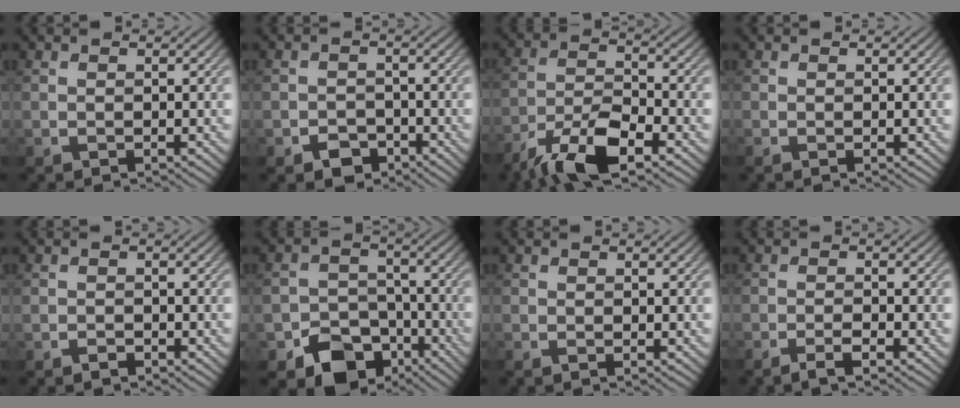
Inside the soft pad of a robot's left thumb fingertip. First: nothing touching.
{"total": 3.2, "force": [-2.0, 2.2, 1.2], "torque": [-0.017, -0.005, -0.040]}
{"total": 10.1, "force": [-7.1, 3.0, 6.6], "torque": [-0.124, -0.002, -0.137]}
{"total": 0.0}
{"total": 1.0, "force": [-0.8, 0.5, 0.3], "torque": [-0.005, 0.000, -0.015]}
{"total": 9.6, "force": [-6.0, 6.5, 3.8], "torque": [-0.066, -0.021, -0.103]}
{"total": 0.0}
{"total": 2.5, "force": [-1.8, 0.3, 1.7], "torque": [-0.029, 0.004, -0.040]}